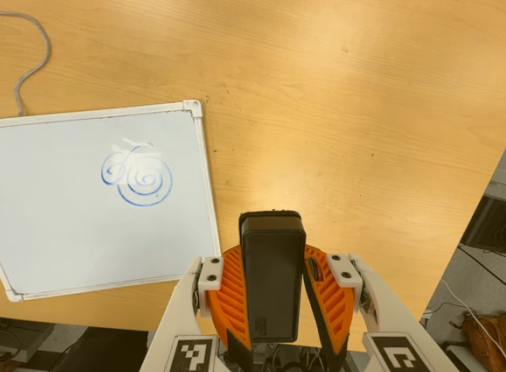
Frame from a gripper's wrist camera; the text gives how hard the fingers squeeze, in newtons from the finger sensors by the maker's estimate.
{"total": 7.8, "left": 6.4, "right": 9.3}